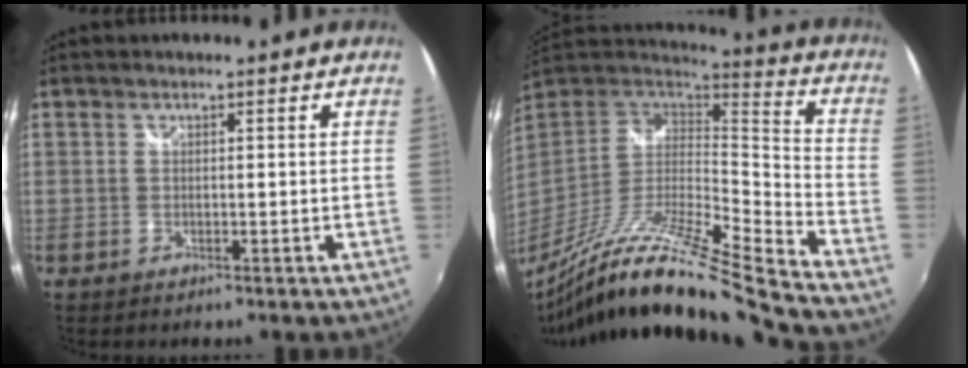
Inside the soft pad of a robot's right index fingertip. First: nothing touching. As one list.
[{"total": 24.1, "force": [-18.0, 0.1, 16.0], "torque": [-0.266, -0.045, -0.319]}]